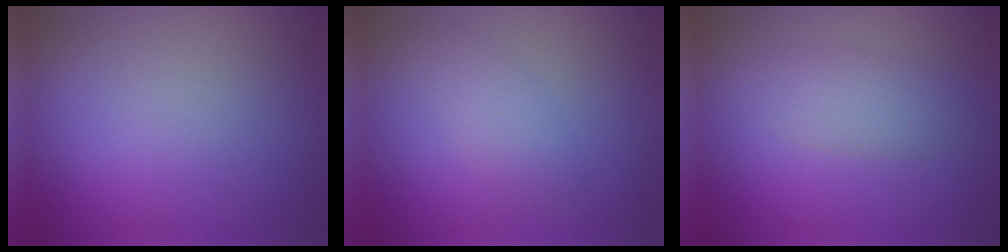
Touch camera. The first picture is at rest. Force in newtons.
{"total": 2.1, "press": 2.1, "slide": 0.0}
{"total": 2.6, "press": 2.6, "slide": 0.1}